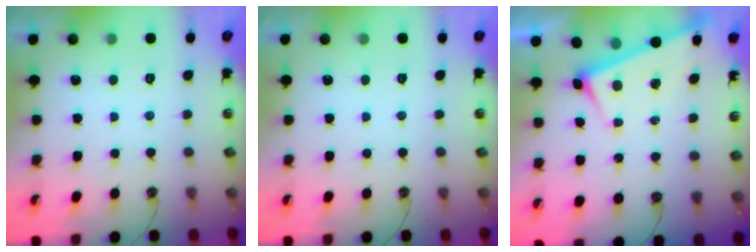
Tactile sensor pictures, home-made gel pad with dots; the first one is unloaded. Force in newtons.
{"total": 0.0}
{"total": 3.1, "press": 3.1, "slide": 0.2}